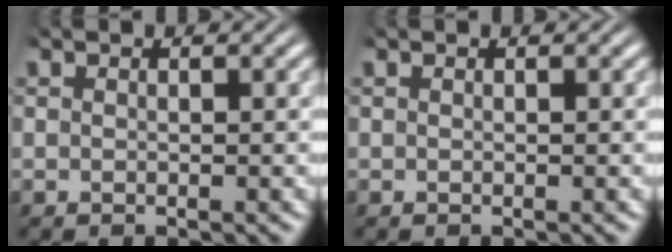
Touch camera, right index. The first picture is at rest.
{"total": 0.0}